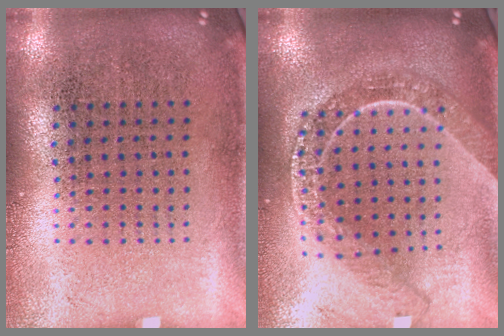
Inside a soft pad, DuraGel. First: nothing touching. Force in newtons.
{"total": 2.3, "press": 1.9, "slide": 1.2}